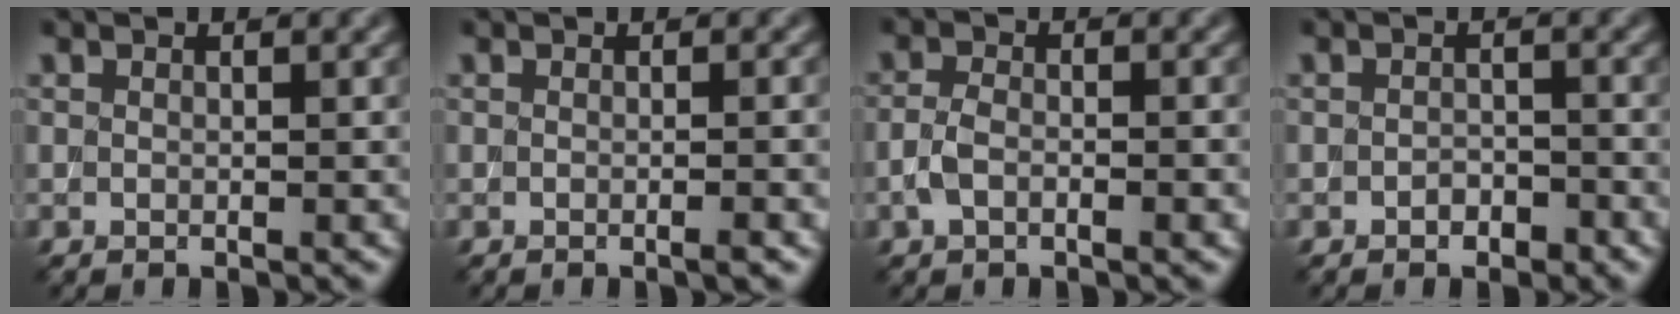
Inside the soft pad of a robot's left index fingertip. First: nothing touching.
{"total": 2.1, "force": [-0.3, 0.8, 1.9], "torque": [-0.011, -0.002, -0.009]}
{"total": 2.3, "force": [-1.0, 1.1, 1.8], "torque": [-0.038, 0.003, -0.024]}
{"total": 1.2, "force": [-0.8, 0.7, 0.5], "torque": [-0.011, 0.003, -0.015]}